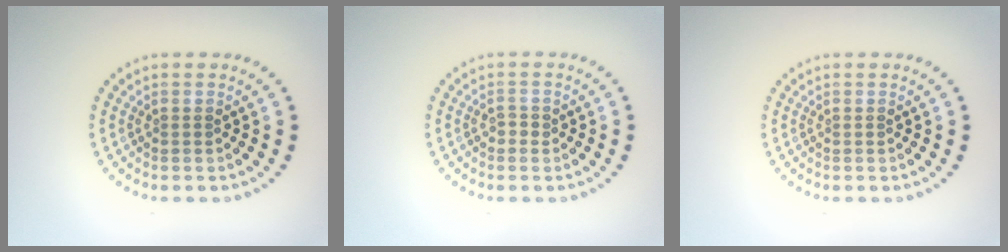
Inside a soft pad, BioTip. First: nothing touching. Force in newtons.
{"total": 0.9, "press": 0.9, "slide": 0.3}
{"total": 0.0}